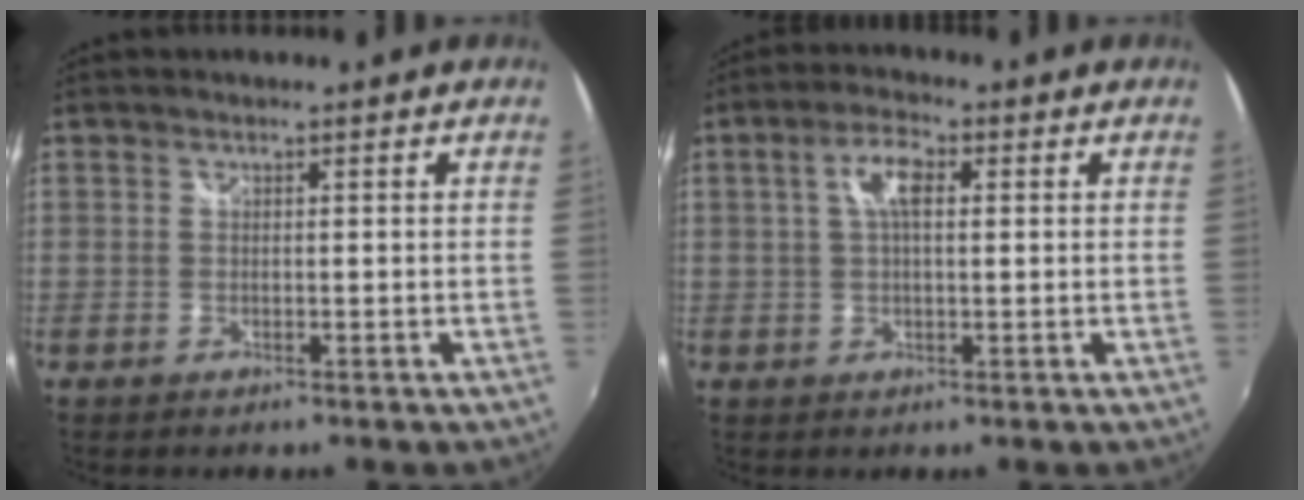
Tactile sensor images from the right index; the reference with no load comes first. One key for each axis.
{"total": 5.2, "fx": 1.2, "fy": 2.1, "fz": 4.7, "tx": -0.089, "ty": 0.013, "tz": 0.020}